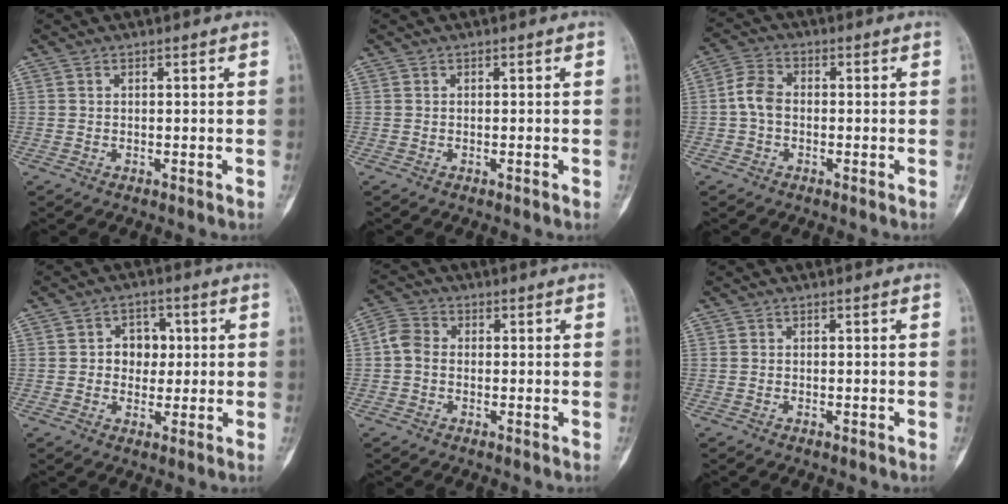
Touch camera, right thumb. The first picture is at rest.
{"total": 0.0}
{"total": 4.8, "force": [-0.7, 3.5, 3.3], "torque": [-0.058, 0.016, -0.023]}
{"total": 5.6, "force": [0.8, 4.7, 3.0], "torque": [-0.004, 0.007, 0.008]}
{"total": 3.9, "force": [-0.3, 3.1, 2.4], "torque": [-0.041, 0.012, -0.016]}
{"total": 0.0}